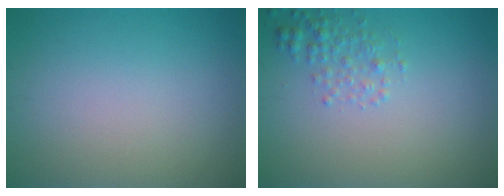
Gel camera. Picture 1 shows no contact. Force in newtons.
{"total": 1.9, "press": 1.9, "slide": 0.1}